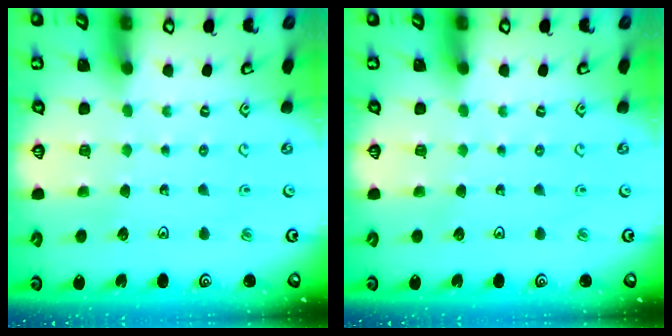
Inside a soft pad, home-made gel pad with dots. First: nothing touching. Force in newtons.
{"total": 0.0}